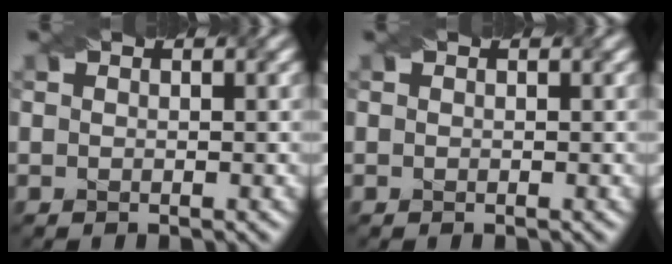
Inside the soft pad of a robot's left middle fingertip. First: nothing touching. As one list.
[{"total": 0.0}]